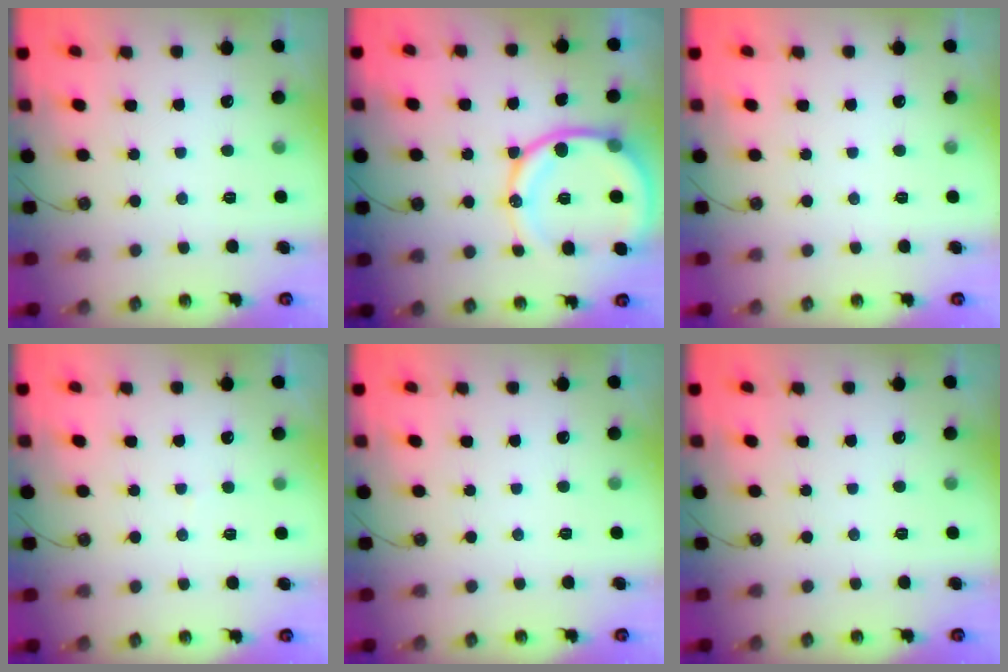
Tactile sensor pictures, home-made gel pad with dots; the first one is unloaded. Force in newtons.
{"total": 16.4, "press": 16.3, "slide": 1.8}
{"total": 0.0}
{"total": 2.9, "press": 2.9, "slide": 0.2}
{"total": 0.0}
{"total": 0.0}